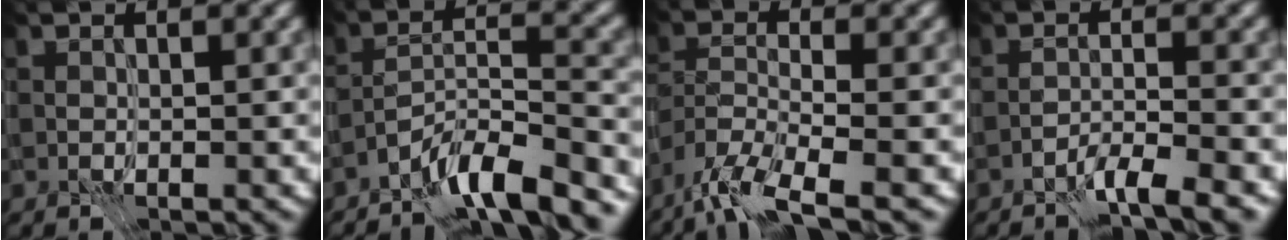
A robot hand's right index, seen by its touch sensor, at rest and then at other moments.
{"total": 7.4, "force": [-6.2, 1.1, 3.9], "torque": [-0.062, 0.007, -0.110]}
{"total": 6.9, "force": [-5.6, 1.3, 3.7], "torque": [-0.074, -0.007, -0.113]}
{"total": 3.4, "force": [-2.9, 0.0, 1.7], "torque": [-0.028, 0.008, -0.058]}